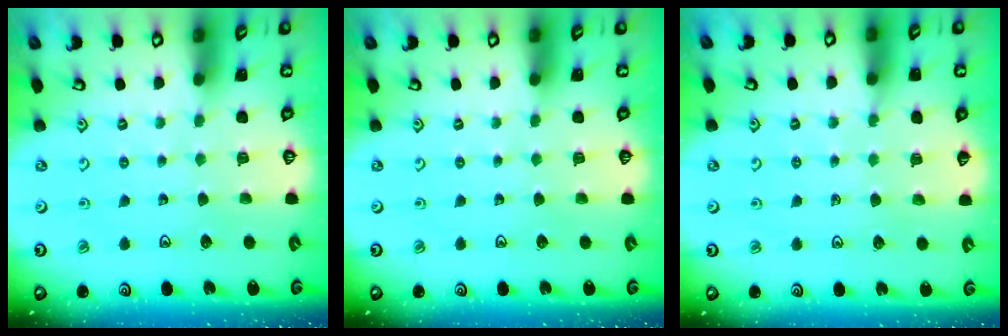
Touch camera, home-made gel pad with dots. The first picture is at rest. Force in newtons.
{"total": 0.0}
{"total": 5.1, "press": 4.9, "slide": 1.2}